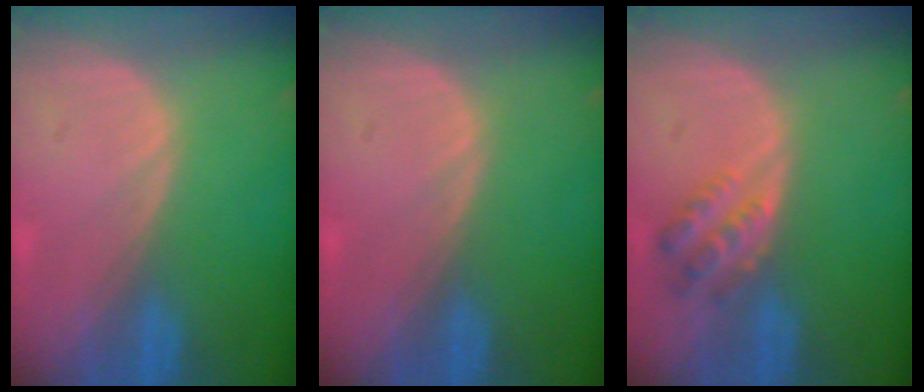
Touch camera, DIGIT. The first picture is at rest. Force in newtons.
{"total": 0.0}
{"total": 4.4, "press": 4.1, "slide": 1.7}